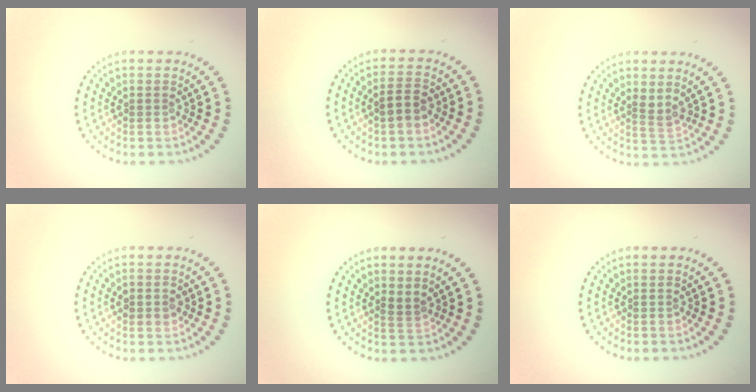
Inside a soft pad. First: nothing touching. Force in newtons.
{"total": 1.8, "press": 1.7, "slide": 0.5}
{"total": 1.7, "press": 1.2, "slide": 1.2}
{"total": 1.3, "press": 1.3, "slide": 0.2}
{"total": 1.1, "press": 0.8, "slide": 0.7}
{"total": 0.0}